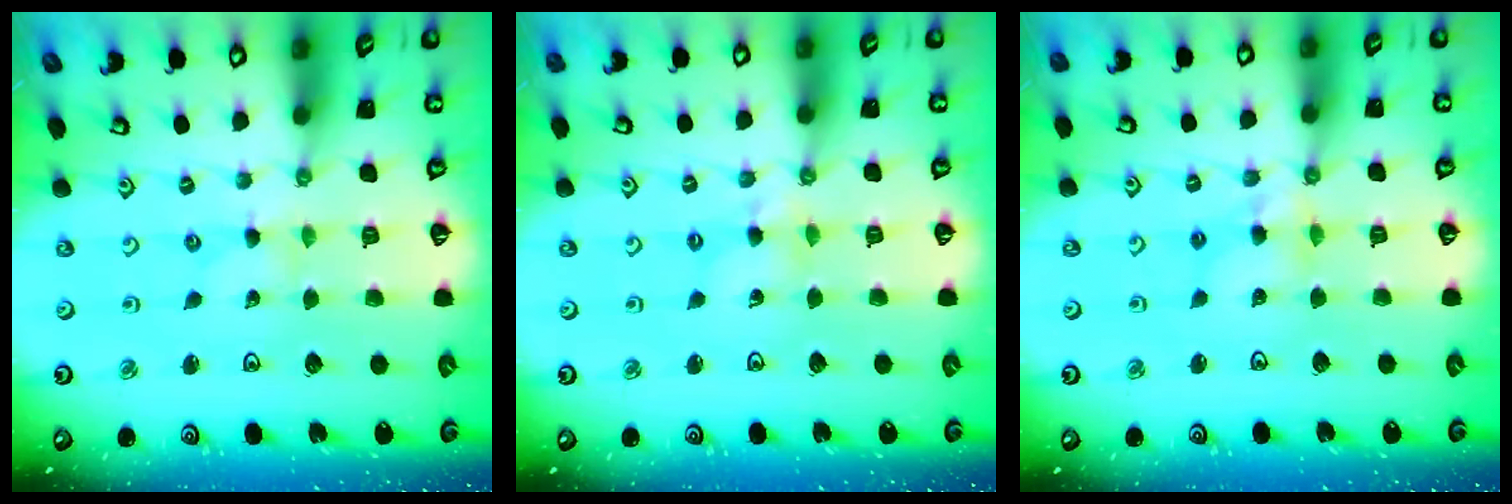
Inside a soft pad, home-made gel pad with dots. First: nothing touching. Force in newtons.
{"total": 2.3, "press": 2.3, "slide": 0.2}
{"total": 6.2, "press": 6.1, "slide": 0.7}